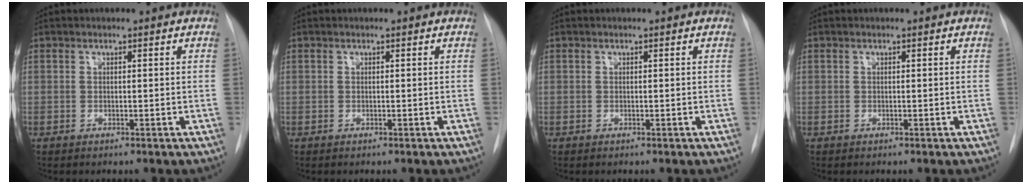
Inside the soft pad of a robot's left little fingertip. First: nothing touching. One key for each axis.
{"total": 0.0}
{"total": 0.0}
{"total": 0.0}